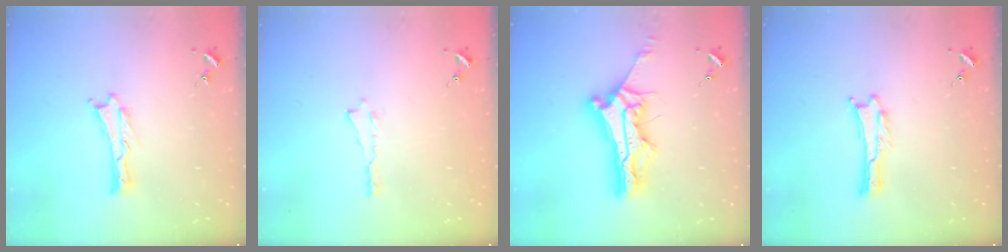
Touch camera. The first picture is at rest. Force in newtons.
{"total": 0.0}
{"total": 10.8, "press": 10.7, "slide": 0.8}
{"total": 0.0}